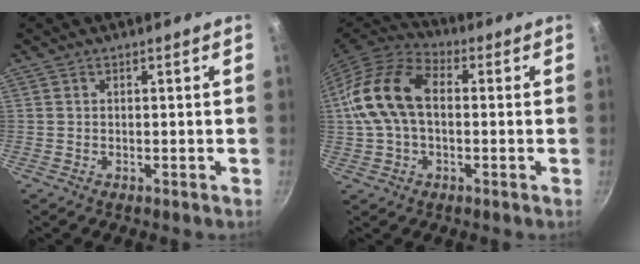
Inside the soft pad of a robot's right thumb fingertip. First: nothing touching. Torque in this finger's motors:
{"motor_torque": [1.10, 3.14, 0.92, -0.82, 0.45]}